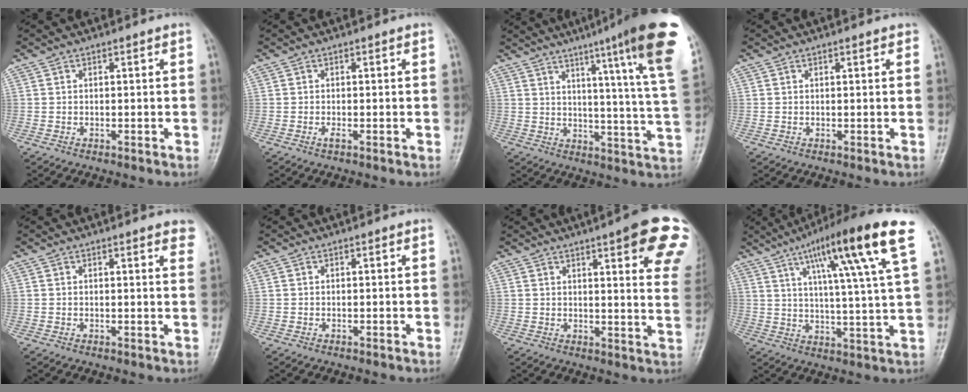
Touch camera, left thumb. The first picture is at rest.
{"total": 1.0, "force": [-0.3, 0.2, 0.9], "torque": [-0.016, 0.003, -0.004]}
{"total": 22.3, "force": [13.4, 0.8, 17.8], "torque": [-0.222, -0.067, 0.164]}
{"total": 1.0, "force": [0.7, 0.3, 0.7], "torque": [-0.009, -0.001, 0.006]}
{"total": 5.0, "force": [3.8, 1.3, 3.0], "torque": [-0.017, -0.007, 0.031]}
{"total": 0.0}
{"total": 17.3, "force": [9.3, 3.6, 14.1], "torque": [-0.154, -0.031, 0.103]}
{"total": 18.9, "force": [9.2, 1.5, 16.4], "torque": [-0.248, -0.020, 0.135]}